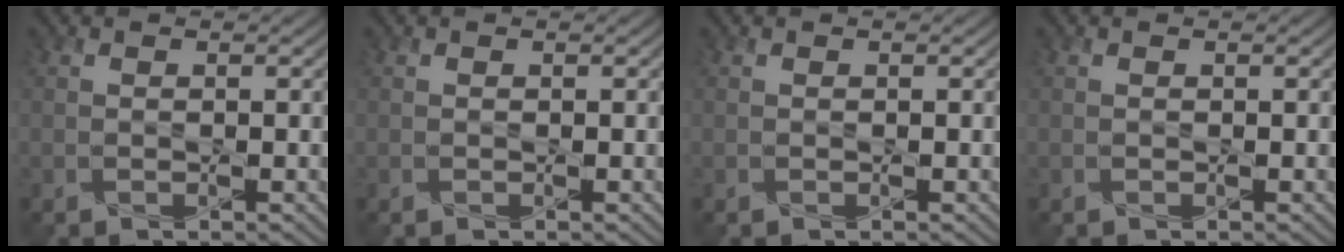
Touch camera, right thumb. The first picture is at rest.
{"total": 0.0}
{"total": 0.0}
{"total": 0.0}